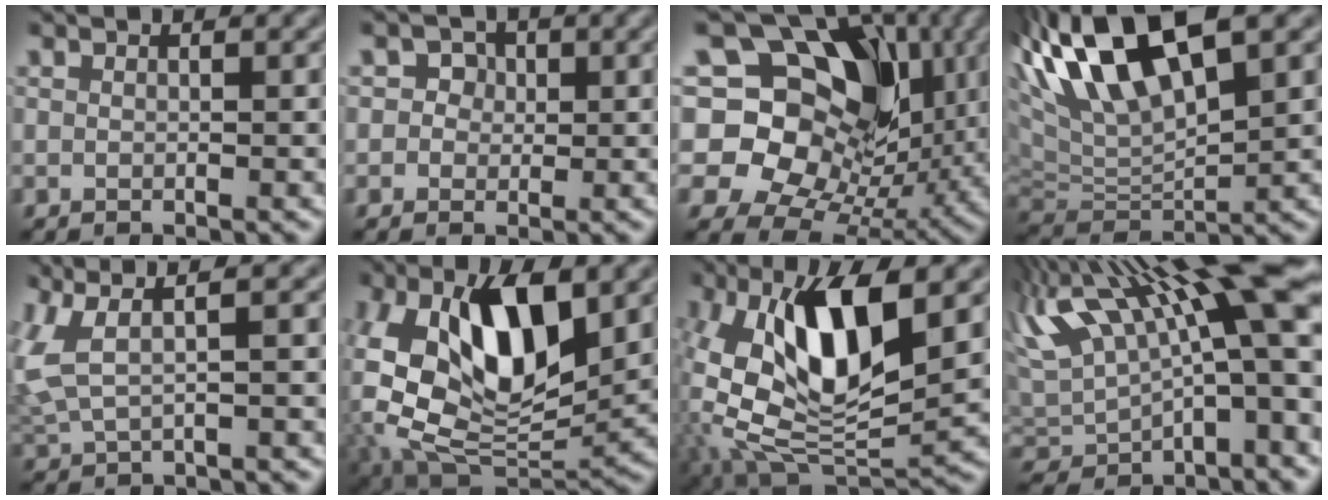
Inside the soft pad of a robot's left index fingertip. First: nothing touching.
{"total": 2.4, "force": [0.6, 2.2, 0.8], "torque": [0.005, 0.002, -0.006]}
{"total": 16.1, "force": [4.3, 12.5, 9.2], "torque": [-0.160, 0.041, 0.065]}
{"total": 10.7, "force": [5.7, 4.3, 8.0], "torque": [-0.163, 0.020, 0.105]}
{"total": 4.7, "force": [1.7, 1.8, 4.1], "torque": [-0.111, 0.011, 0.040]}
{"total": 13.8, "force": [1.9, 7.3, 11.5], "torque": [-0.210, -0.010, 0.026]}
{"total": 12.8, "force": [1.6, 5.7, 11.3], "torque": [-0.213, 0.000, 0.026]}
{"total": 16.4, "force": [3.8, 6.0, 14.8], "torque": [-0.272, 0.020, 0.079]}